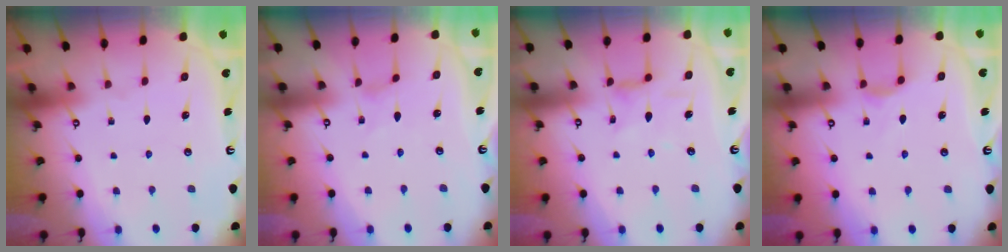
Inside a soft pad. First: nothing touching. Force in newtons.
{"total": 0.0}
{"total": 5.1, "press": 5.1, "slide": 0.4}
{"total": 2.9, "press": 2.9, "slide": 0.5}